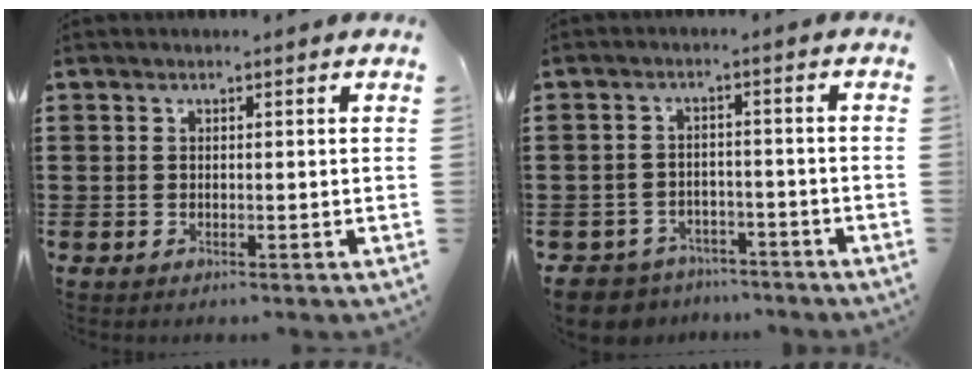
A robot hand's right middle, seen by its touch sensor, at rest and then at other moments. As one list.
[{"total": 4.4, "force": [-4.2, 1.1, -0.3], "torque": [-0.016, 0.001, -0.094]}]